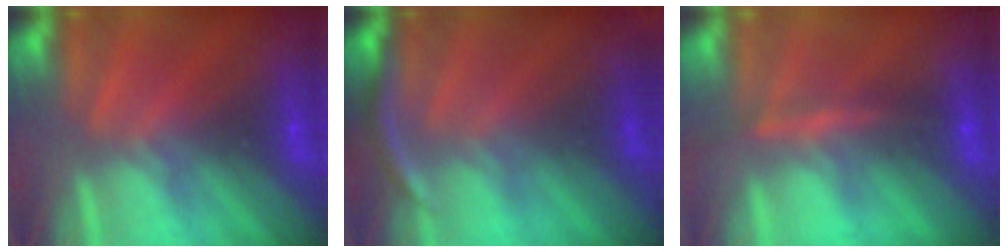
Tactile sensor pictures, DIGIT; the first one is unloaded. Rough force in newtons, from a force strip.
{"total": 2.9}
{"total": 4.6}